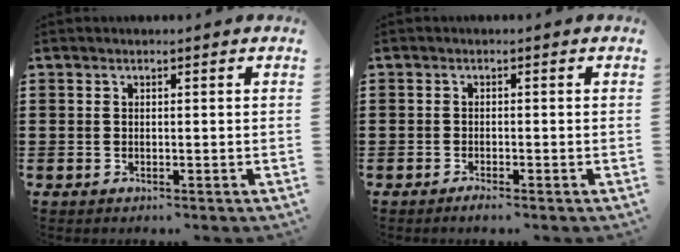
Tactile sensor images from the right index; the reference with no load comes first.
{"total": 0.9, "force": [-0.9, 0.1, 0.3], "torque": [-0.009, -0.002, -0.016]}